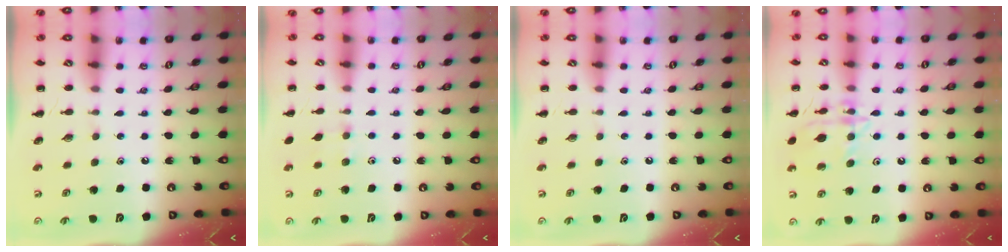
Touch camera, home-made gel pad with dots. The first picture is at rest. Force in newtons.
{"total": 5.2, "press": 4.9, "slide": 1.7}
{"total": 0.0}
{"total": 13.6, "press": 13.6, "slide": 0.6}